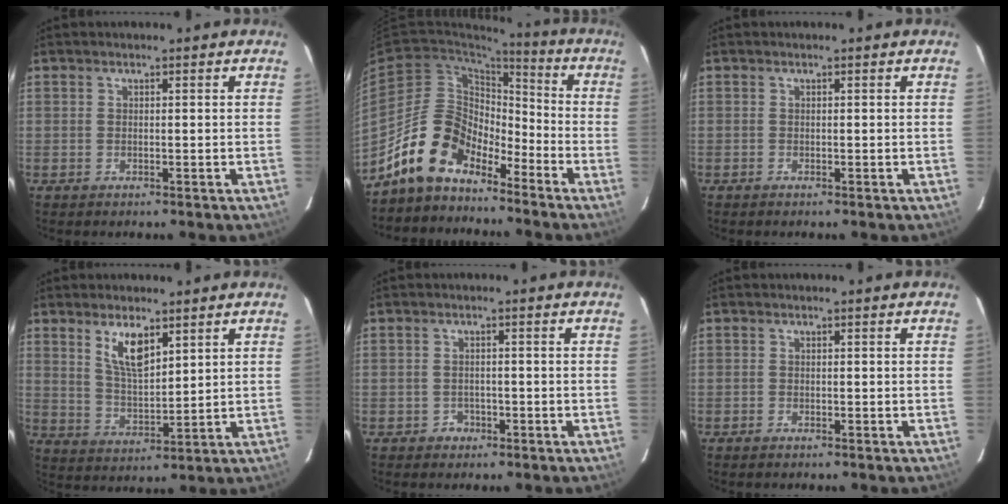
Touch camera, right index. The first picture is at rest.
{"total": 13.2, "force": [-10.2, 6.5, 5.2], "torque": [-0.103, 0.028, -0.190]}
{"total": 0.0}
{"total": 7.5, "force": [4.2, 2.8, 5.5], "torque": [-0.099, -0.002, 0.089]}
{"total": 2.3, "force": [-1.2, 1.9, 0.1], "torque": [-0.005, 0.008, -0.016]}
{"total": 0.7, "force": [-0.6, 0.3, 0.1], "torque": [-0.005, 0.000, -0.014]}